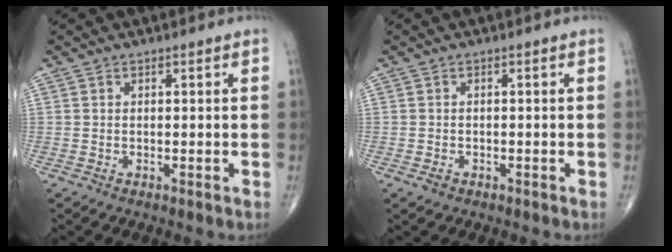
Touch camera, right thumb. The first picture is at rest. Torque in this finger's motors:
{"motor_torque": [0.21, -0.05, -0.05, -0.39, 0.03]}